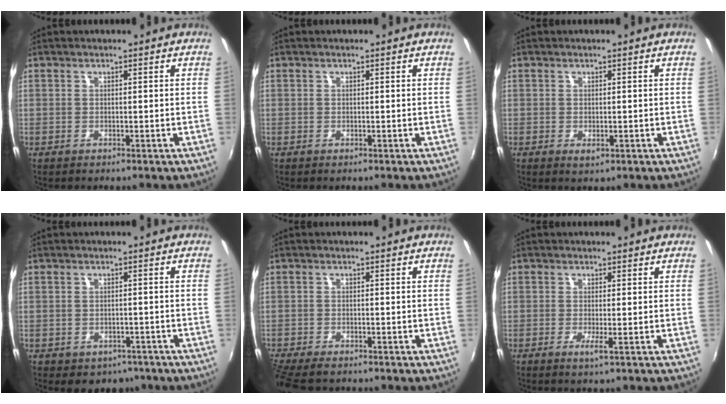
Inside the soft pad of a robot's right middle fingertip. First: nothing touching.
{"total": 0.0}
{"total": 1.3, "force": [-0.2, 0.8, 1.0], "torque": [-0.017, -0.005, -0.002]}
{"total": 5.8, "force": [-3.5, 4.1, 2.1], "torque": [-0.047, -0.012, -0.038]}
{"total": 6.9, "force": [-5.7, 1.9, 3.5], "torque": [-0.090, -0.039, -0.105]}
{"total": 1.5, "force": [-0.6, -0.3, 1.4], "torque": [-0.030, -0.007, -0.013]}